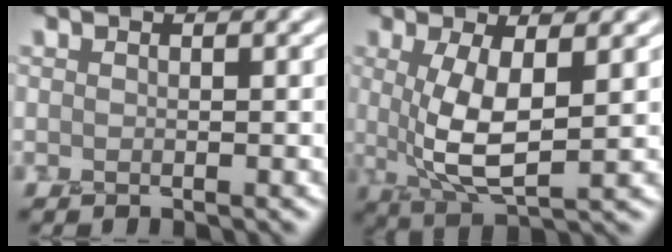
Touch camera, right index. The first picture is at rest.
{"total": 6.2, "force": [0.6, 2.1, 5.8], "torque": [-0.122, -0.013, 0.015]}